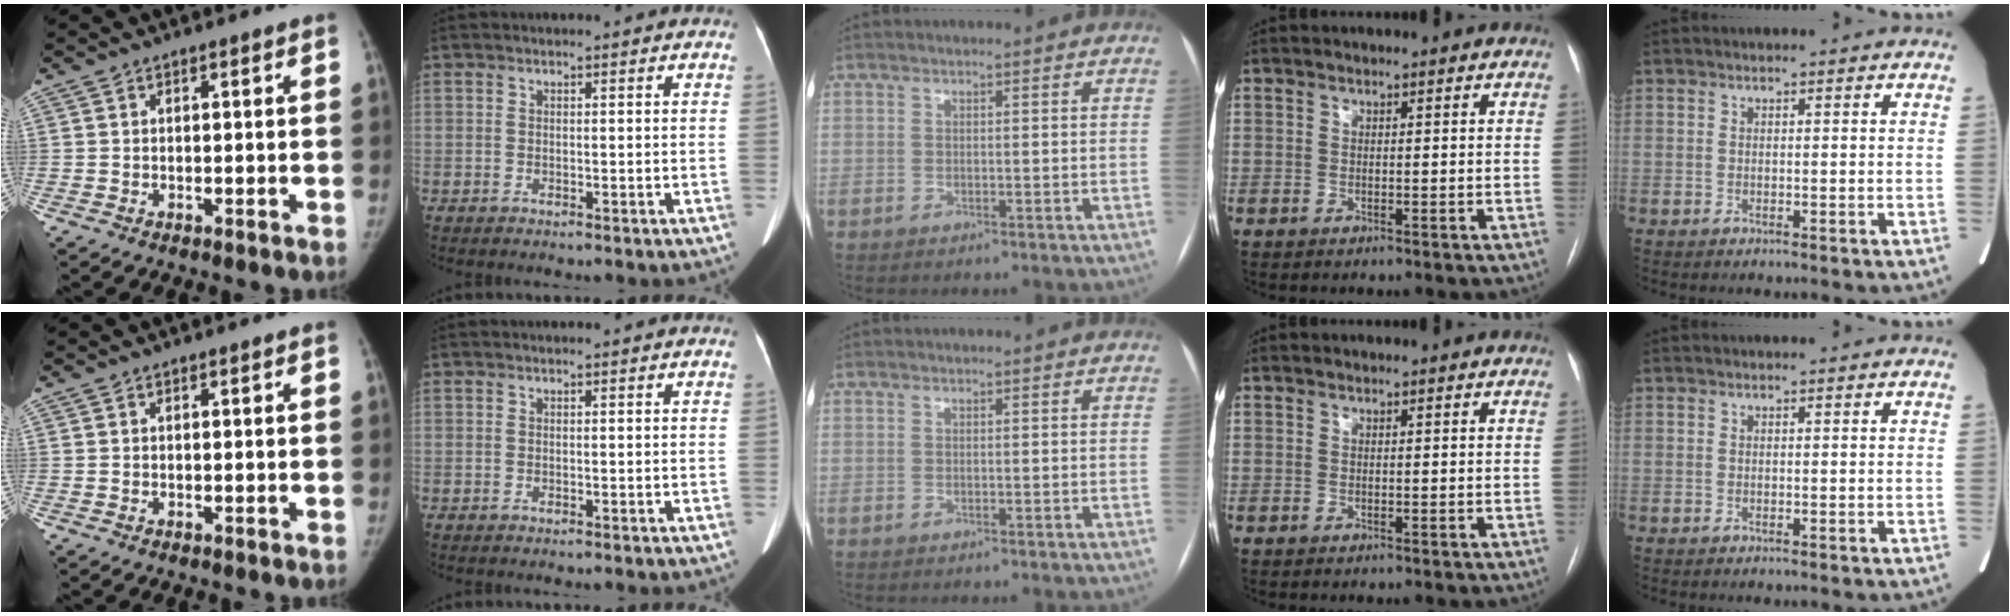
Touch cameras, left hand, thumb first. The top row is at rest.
{}